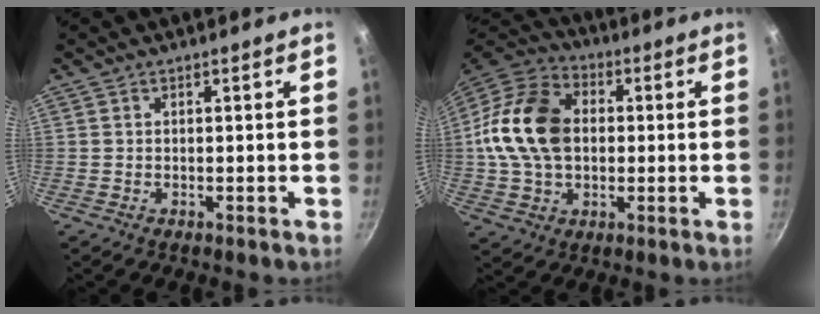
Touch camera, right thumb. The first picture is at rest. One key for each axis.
{"total": 18.3, "fx": 0.9, "fy": 13.2, "fz": 12.6, "tx": -0.224, "ty": 0.029, "tz": 0.004}